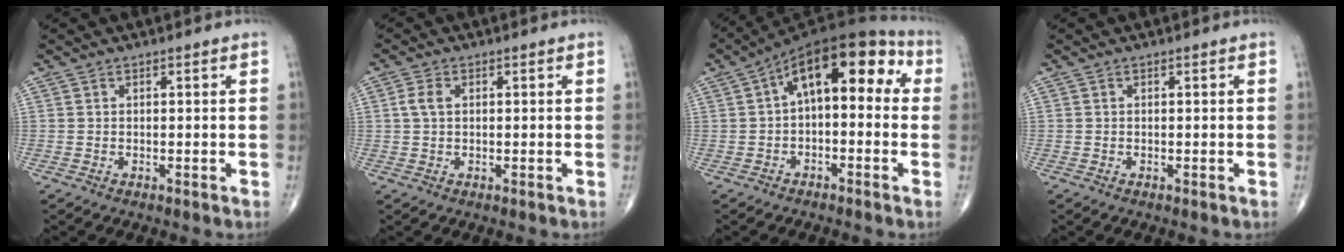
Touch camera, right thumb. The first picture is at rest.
{"total": 2.7, "force": [0.6, 1.7, 2.0], "torque": [-0.047, 0.008, 0.011]}
{"total": 14.4, "force": [2.2, 7.4, 12.2], "torque": [-0.152, 0.049, 0.019]}
{"total": 0.0}